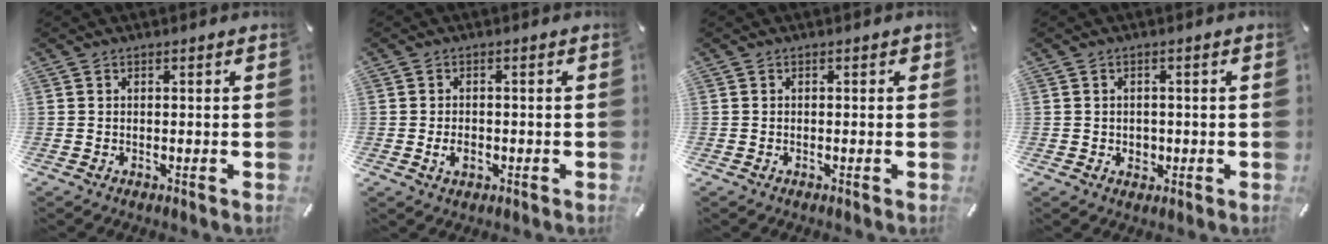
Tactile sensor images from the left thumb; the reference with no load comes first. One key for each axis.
{"total": 3.0, "fx": -1.0, "fy": 1.9, "fz": 2.1, "tx": -0.044, "ty": 0.001, "tz": -0.018}
{"total": 0.7, "fx": -0.3, "fy": 0.5, "fz": 0.4, "tx": -0.007, "ty": 0.002, "tz": -0.006}
{"total": 2.3, "fx": -0.3, "fy": 2.1, "fz": 0.8, "tx": -0.011, "ty": 0.000, "tz": -0.009}